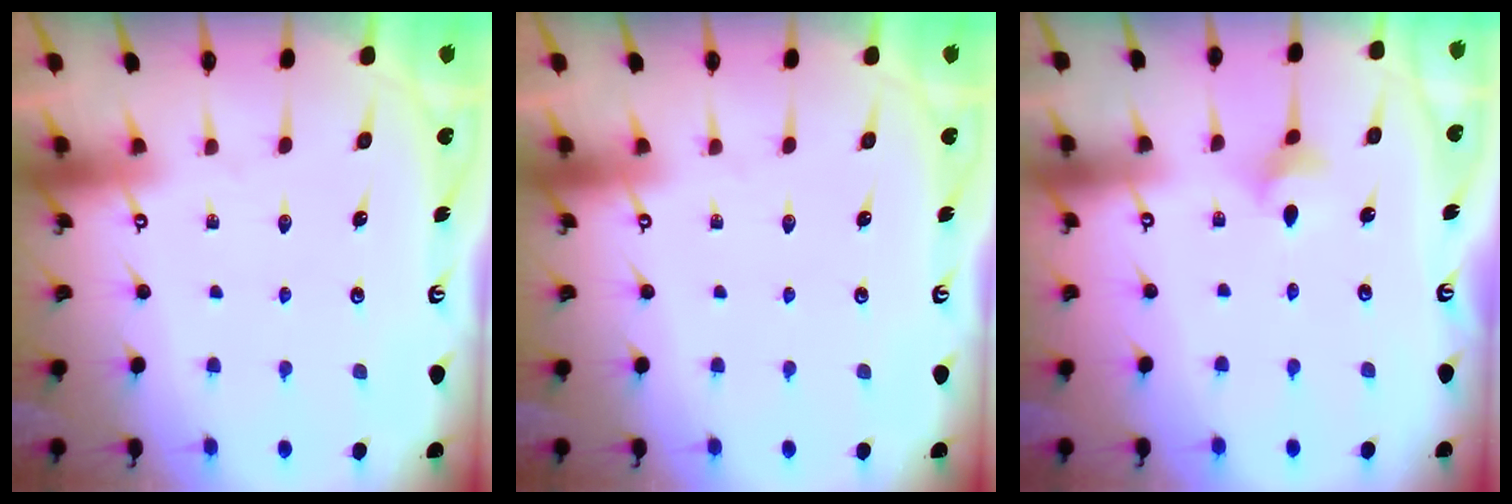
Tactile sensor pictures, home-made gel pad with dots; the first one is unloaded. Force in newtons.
{"total": 0.0}
{"total": 3.6, "press": 3.6, "slide": 0.6}